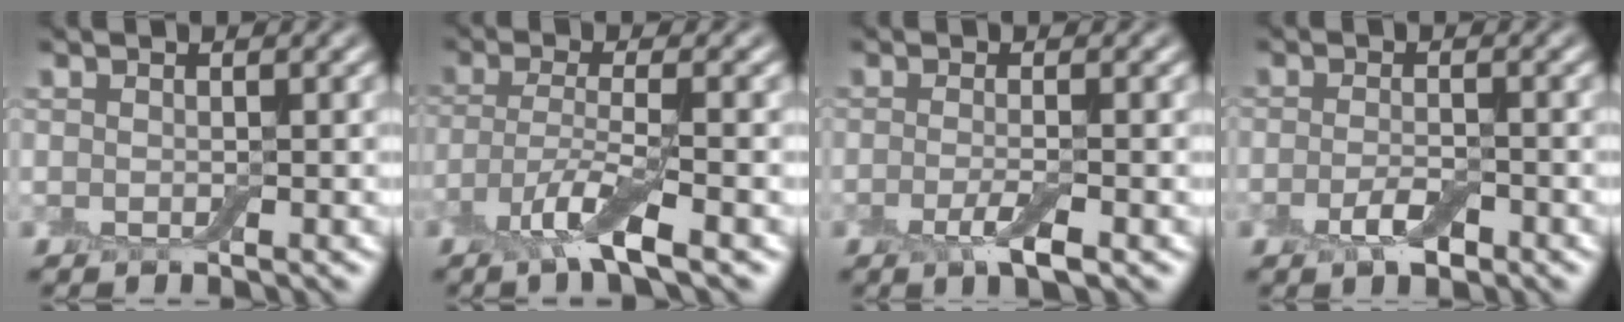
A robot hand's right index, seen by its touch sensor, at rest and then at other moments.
{"total": 4.2, "force": [-2.3, 0.6, 3.5], "torque": [-0.072, -0.007, -0.052]}
{"total": 2.5, "force": [-1.0, 0.6, 2.2], "torque": [-0.040, -0.004, -0.023]}
{"total": 2.3, "force": [-1.2, 0.9, 1.8], "torque": [-0.038, -0.002, -0.026]}